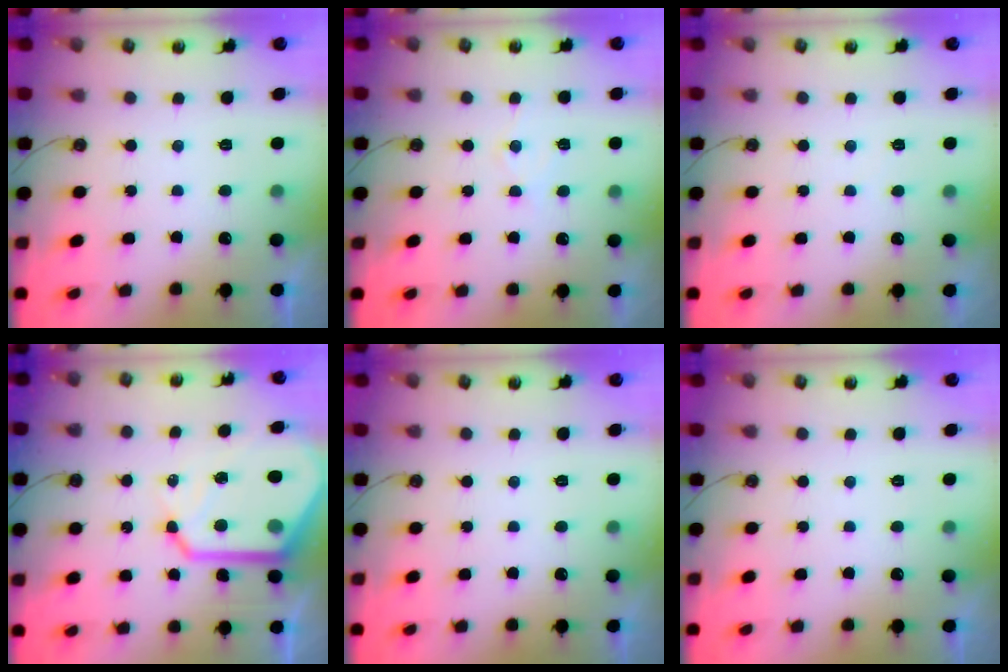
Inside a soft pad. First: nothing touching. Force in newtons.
{"total": 6.1, "press": 6.1, "slide": 0.3}
{"total": 2.9, "press": 2.9, "slide": 0.4}
{"total": 19.2, "press": 19.0, "slide": 2.1}
{"total": 0.0}
{"total": 0.0}